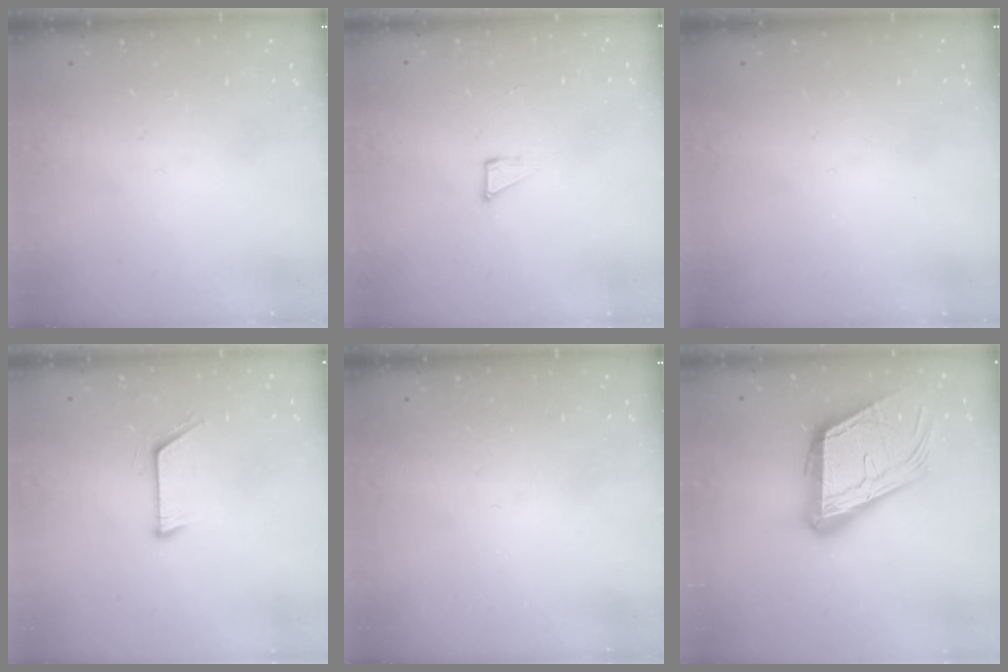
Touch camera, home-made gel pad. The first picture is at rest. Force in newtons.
{"total": 2.1, "press": 2.1, "slide": 0.1}
{"total": 0.0}
{"total": 6.9, "press": 6.9, "slide": 0.7}
{"total": 0.0}
{"total": 20.7, "press": 20.5, "slide": 3.2}